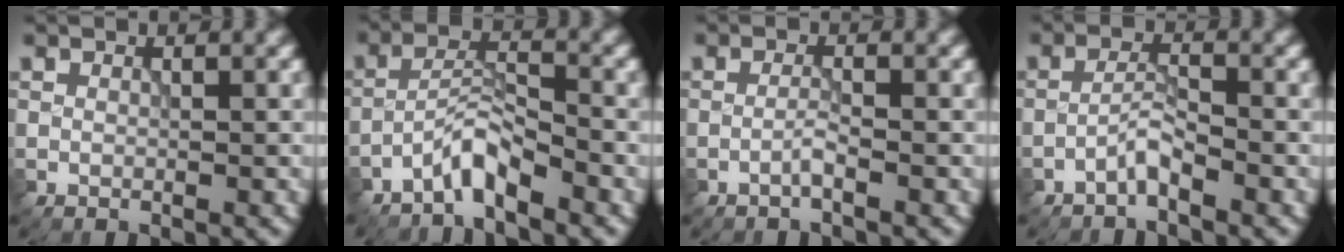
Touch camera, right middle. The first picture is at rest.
{"total": 3.1, "force": [-2.6, 0.4, 1.6], "torque": [-0.030, 0.013, -0.056]}
{"total": 1.1, "force": [-0.7, 0.0, 0.9], "torque": [-0.015, 0.007, -0.018]}
{"total": 1.8, "force": [-1.4, 0.1, 1.0], "torque": [-0.018, 0.010, -0.033]}